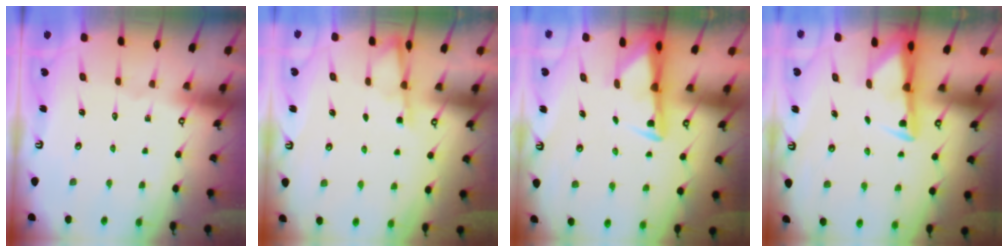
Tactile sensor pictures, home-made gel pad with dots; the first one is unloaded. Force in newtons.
{"total": 3.5, "press": 3.4, "slide": 0.4}
{"total": 2.9, "press": 2.8, "slide": 0.5}
{"total": 2.9, "press": 2.8, "slide": 0.5}